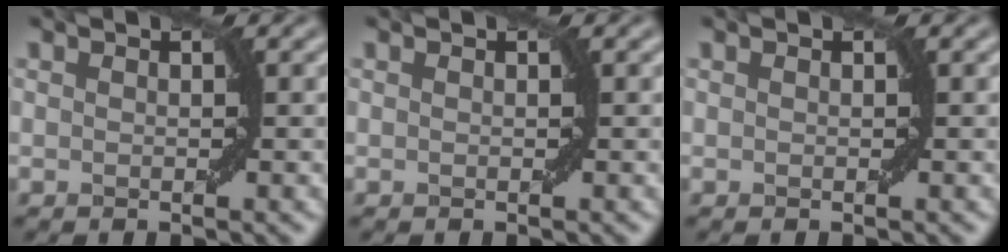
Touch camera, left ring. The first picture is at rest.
{"total": 0.0}
{"total": 0.0}